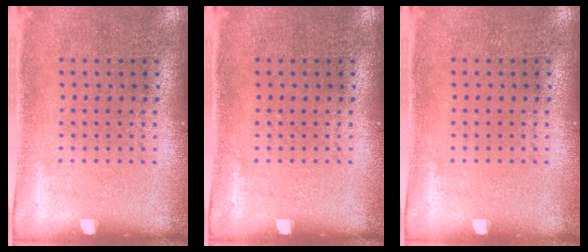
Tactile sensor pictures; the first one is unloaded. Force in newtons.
{"total": 0.0}
{"total": 0.0}